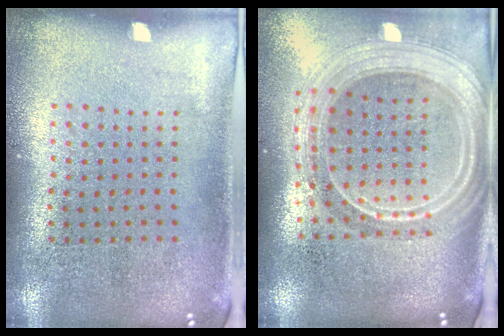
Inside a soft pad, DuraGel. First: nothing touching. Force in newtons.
{"total": 2.6, "press": 2.2, "slide": 1.4}